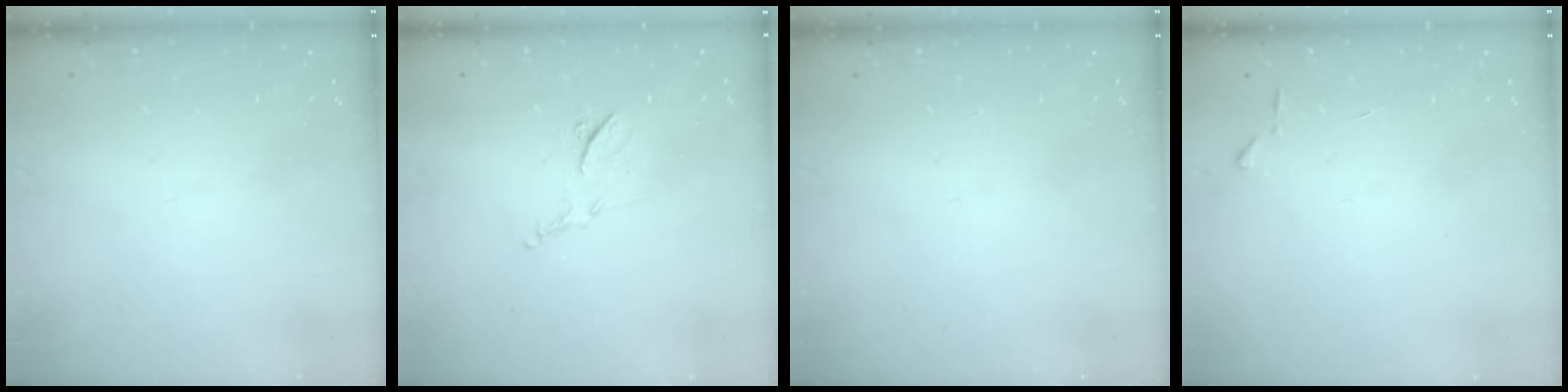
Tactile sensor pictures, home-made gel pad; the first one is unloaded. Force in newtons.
{"total": 7.7, "press": 7.7, "slide": 0.5}
{"total": 0.0}
{"total": 3.9, "press": 3.9, "slide": 0.5}